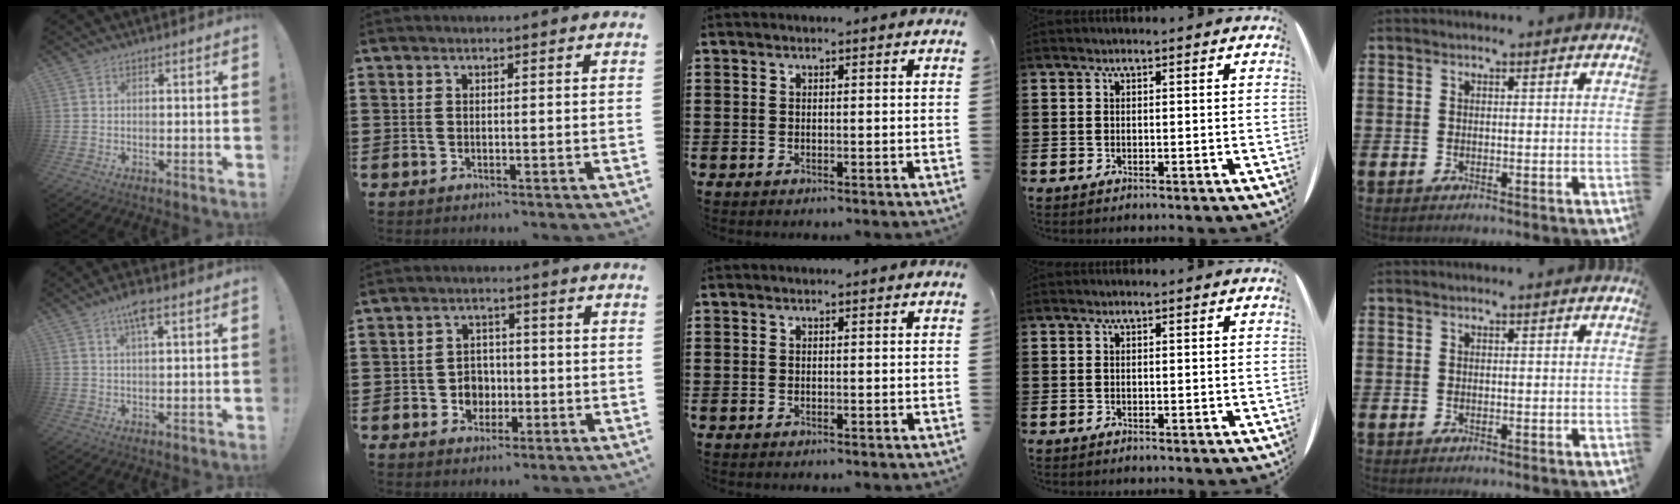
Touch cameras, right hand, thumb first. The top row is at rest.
{"thumb": {"total": 5.1, "force": [2.9, 1.1, 4.1], "torque": [-0.069, -0.006, 0.045]}, "index": {"total": 3.8, "force": [-1.2, 3.4, 1.3], "torque": [-0.034, 0.006, -0.027]}}